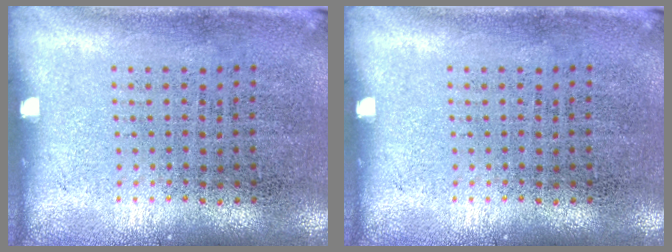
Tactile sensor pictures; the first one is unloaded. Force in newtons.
{"total": 0.0}